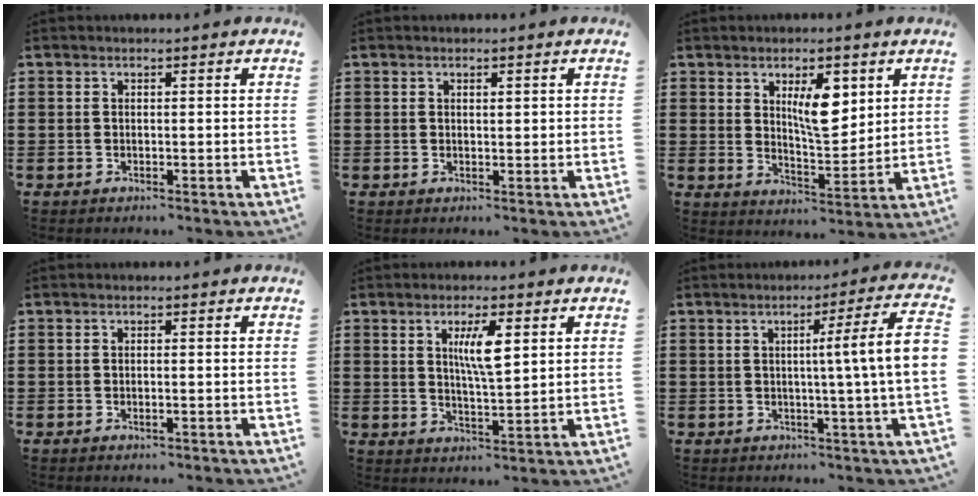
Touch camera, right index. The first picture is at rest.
{"total": 0.8, "force": [0.4, 0.3, 0.6], "torque": [-0.013, 0.003, 0.006]}
{"total": 8.2, "force": [3.2, 3.3, 6.8], "torque": [-0.101, -0.008, 0.046]}
{"total": 0.6, "force": [-0.3, 0.1, 0.5], "torque": [-0.010, -0.003, -0.005]}
{"total": 5.5, "force": [1.8, 1.3, 5.1], "torque": [-0.097, 0.003, 0.027]}
{"total": 7.9, "force": [0.3, -1.0, 7.8], "torque": [-0.132, -0.015, 0.000]}